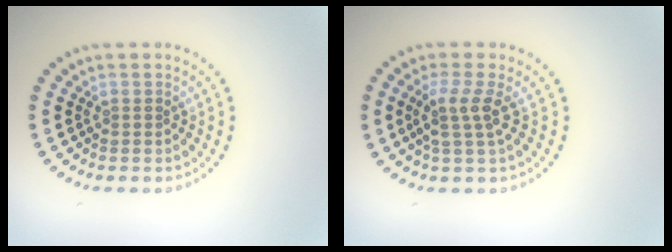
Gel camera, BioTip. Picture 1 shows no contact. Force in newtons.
{"total": 2.5, "press": 1.9, "slide": 1.7}